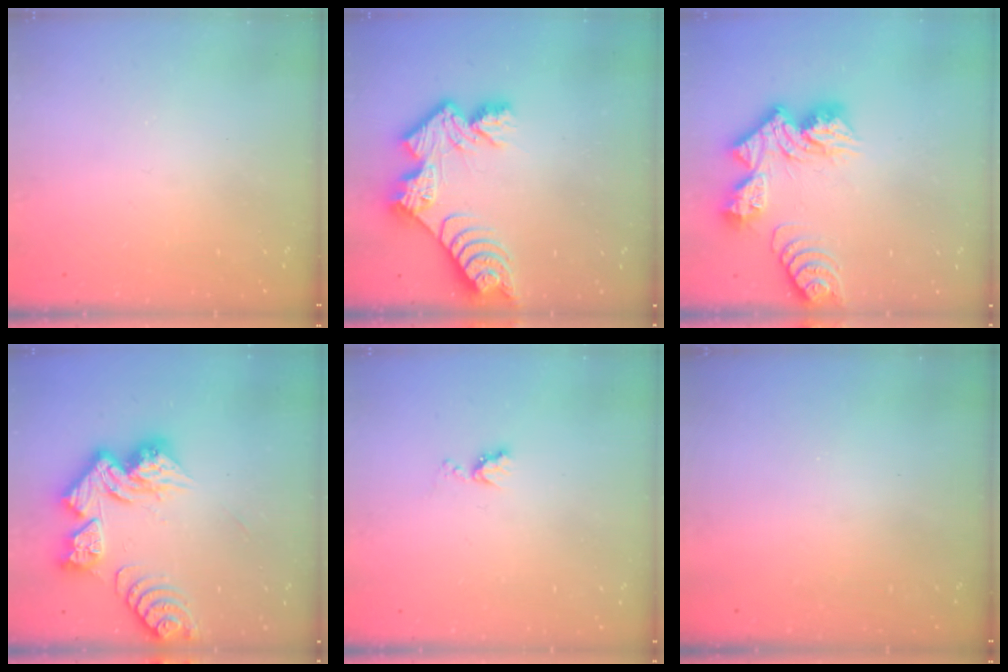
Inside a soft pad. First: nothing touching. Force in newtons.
{"total": 11.9, "press": 11.8, "slide": 1.0}
{"total": 14.7, "press": 14.7, "slide": 1.3}
{"total": 16.4, "press": 16.4, "slide": 1.5}
{"total": 5.1, "press": 5.1, "slide": 0.5}
{"total": 0.0}